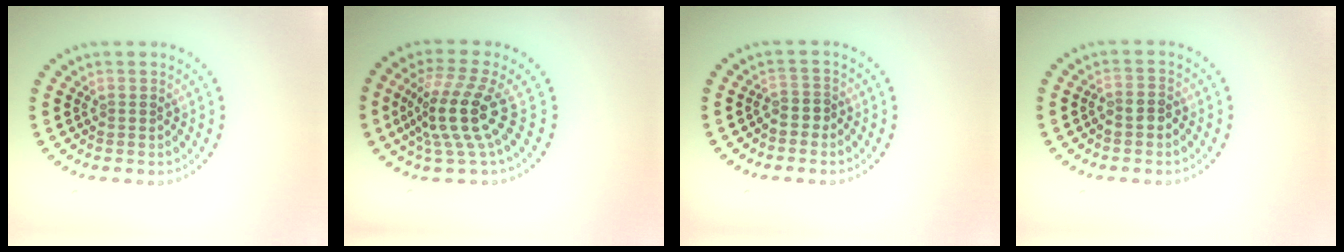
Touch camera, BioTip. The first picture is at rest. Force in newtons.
{"total": 5.1, "press": 3.7, "slide": 3.4}
{"total": 1.4, "press": 1.1, "slide": 0.9}
{"total": 1.2, "press": 1.0, "slide": 0.6}